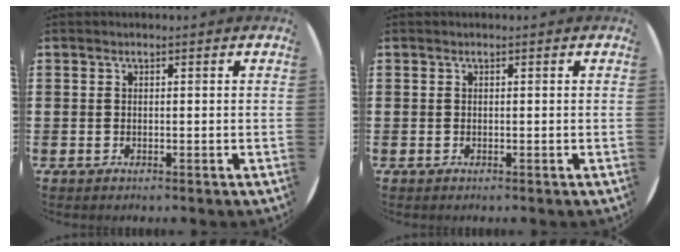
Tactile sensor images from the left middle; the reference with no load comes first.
{"total": 0.0}